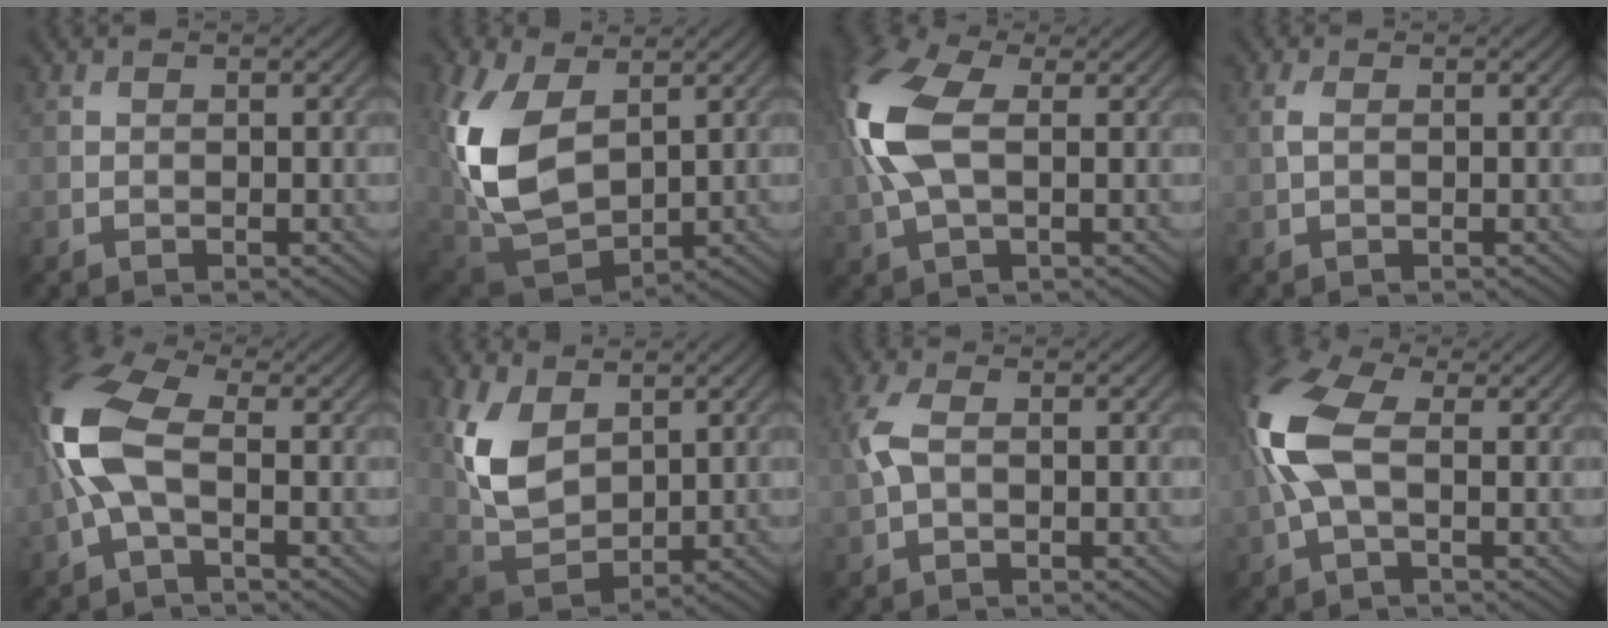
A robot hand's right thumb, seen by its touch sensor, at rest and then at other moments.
{"total": 14.0, "force": [3.2, 8.9, 10.3], "torque": [-0.266, -0.005, 0.072]}
{"total": 11.6, "force": [1.4, 6.2, 9.7], "torque": [-0.256, 0.017, 0.015]}
{"total": 1.4, "force": [0.2, 0.8, 1.2], "torque": [-0.037, 0.004, 0.002]}
{"total": 9.9, "force": [-0.4, 4.5, 8.8], "torque": [-0.212, 0.020, -0.024]}
{"total": 9.0, "force": [3.2, 5.7, 6.2], "torque": [-0.156, -0.005, 0.067]}
{"total": 4.1, "force": [0.4, 2.3, 3.4], "torque": [-0.096, 0.010, 0.005]}
{"total": 10.3, "force": [0.6, 5.1, 9.0], "torque": [-0.235, 0.021, -0.001]}